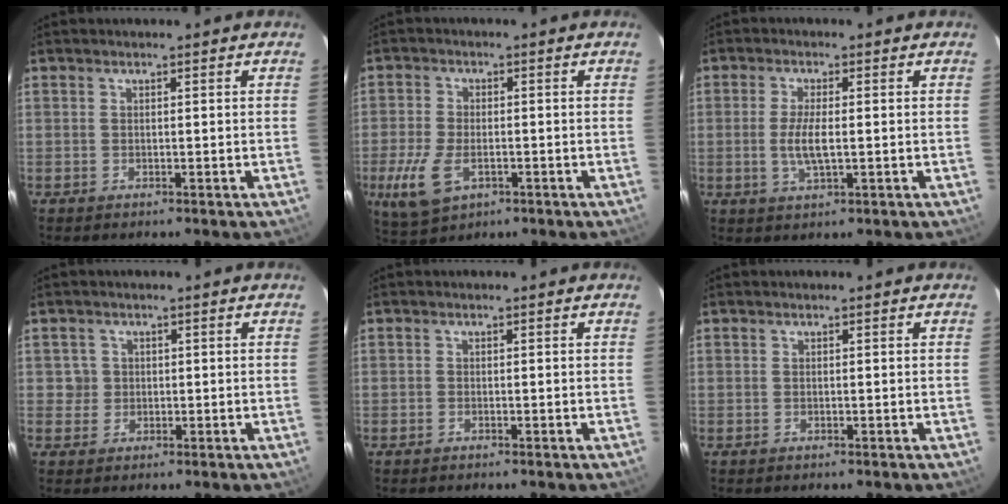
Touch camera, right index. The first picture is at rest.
{"total": 9.3, "force": [-3.4, 5.3, 6.9], "torque": [-0.164, -0.013, -0.059]}
{"total": 5.0, "force": [-0.5, 1.3, 4.8], "torque": [-0.098, -0.005, -0.009]}
{"total": 2.4, "force": [0.3, 2.4, -0.1], "torque": [0.011, 0.013, 0.006]}
{"total": 0.5, "force": [-0.4, 0.3, 0.0], "torque": [0.001, 0.002, -0.010]}
{"total": 0.0}